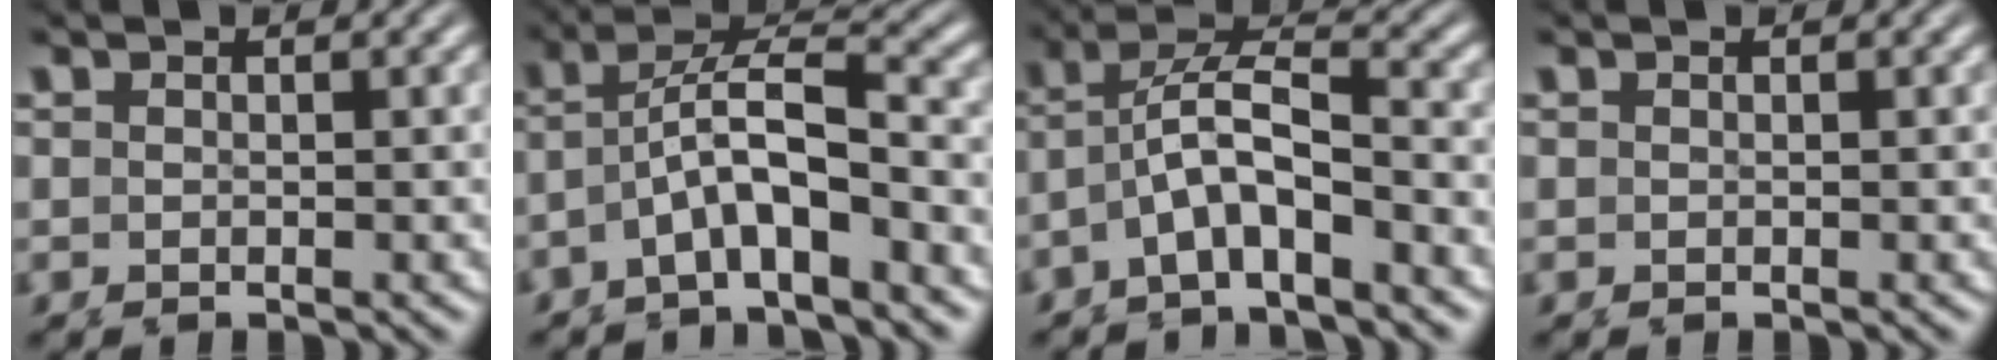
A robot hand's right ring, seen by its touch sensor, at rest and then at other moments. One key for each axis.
{"total": 5.9, "fx": 0.0, "fy": 4.0, "fz": 4.3, "tx": -0.088, "ty": -0.013, "tz": -0.003}
{"total": 6.3, "fx": -0.1, "fy": 4.7, "fz": 4.2, "tx": -0.090, "ty": -0.013, "tz": -0.010}
{"total": 0.0}